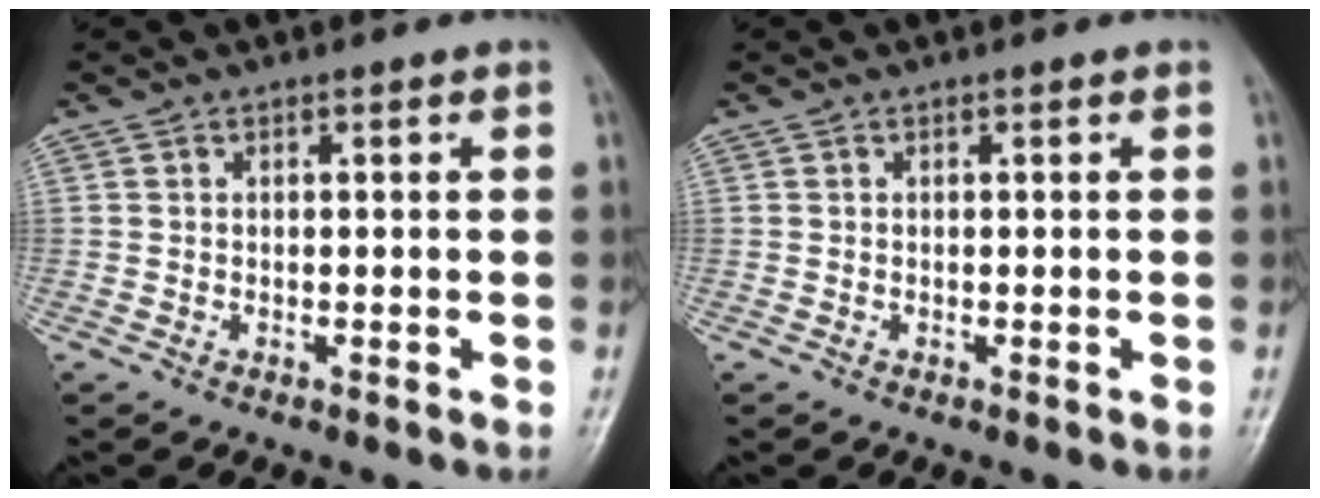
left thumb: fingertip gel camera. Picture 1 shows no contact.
{"total": 0.0}